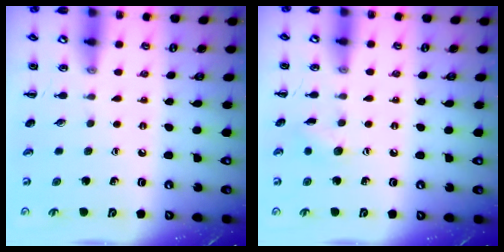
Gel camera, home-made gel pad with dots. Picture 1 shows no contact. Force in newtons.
{"total": 5.5, "press": 5.3, "slide": 1.1}